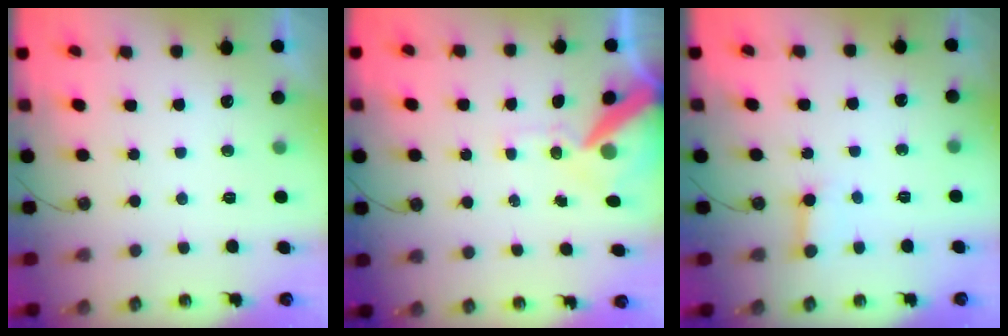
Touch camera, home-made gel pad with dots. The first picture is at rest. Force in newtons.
{"total": 12.8, "press": 12.6, "slide": 1.7}
{"total": 3.3, "press": 3.3, "slide": 0.4}